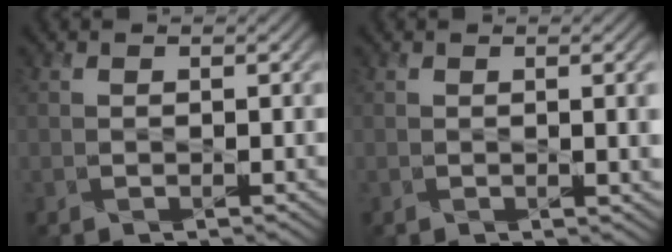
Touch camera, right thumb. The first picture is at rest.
{"total": 3.0, "force": [0.0, 0.6, 3.0], "torque": [-0.041, 0.001, 0.003]}